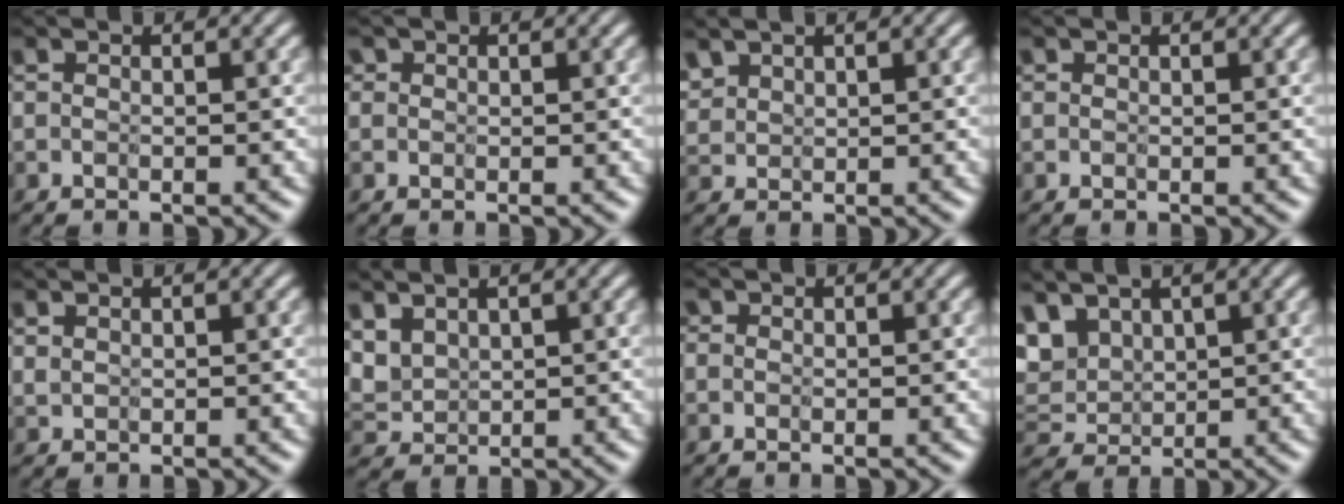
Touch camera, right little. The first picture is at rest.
{"total": 1.8, "force": [1.0, 1.3, 0.5], "torque": [-0.023, 0.010, -0.003]}
{"total": 3.0, "force": [2.1, 1.8, 1.1], "torque": [-0.068, 0.004, 0.051]}
{"total": 0.5, "force": [0.3, 0.4, 0.1], "torque": [-0.003, 0.001, -0.006]}
{"total": 0.9, "force": [0.8, 0.2, 0.0], "torque": [-0.006, 0.002, 0.011]}
{"total": 2.1, "force": [1.3, 1.3, 0.9], "torque": [-0.053, -0.008, 0.036]}
{"total": 1.5, "force": [0.7, 1.1, 0.6], "torque": [-0.021, 0.006, -0.005]}
{"total": 3.1, "force": [2.0, 1.8, 1.6], "torque": [-0.059, 0.004, 0.040]}